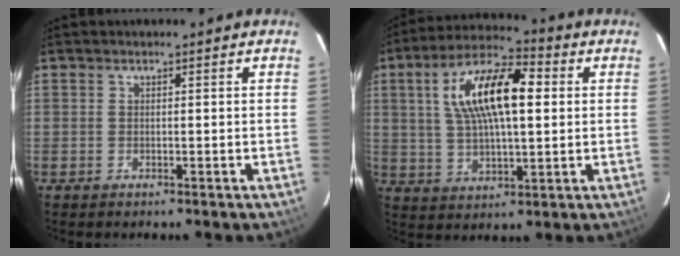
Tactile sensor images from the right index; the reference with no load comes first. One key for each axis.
{"total": 15.6, "fx": 3.6, "fy": 6.0, "fz": 14.0, "tx": -0.256, "ty": 0.025, "tz": 0.060}